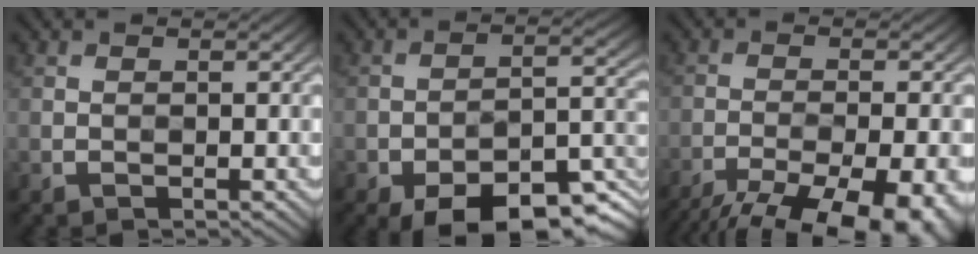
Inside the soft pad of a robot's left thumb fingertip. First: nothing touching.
{"total": 14.5, "force": [-9.8, 5.4, 9.2], "torque": [-0.138, -0.012, -0.157]}
{"total": 16.8, "force": [-12.9, 5.5, 9.3], "torque": [-0.133, -0.034, -0.166]}